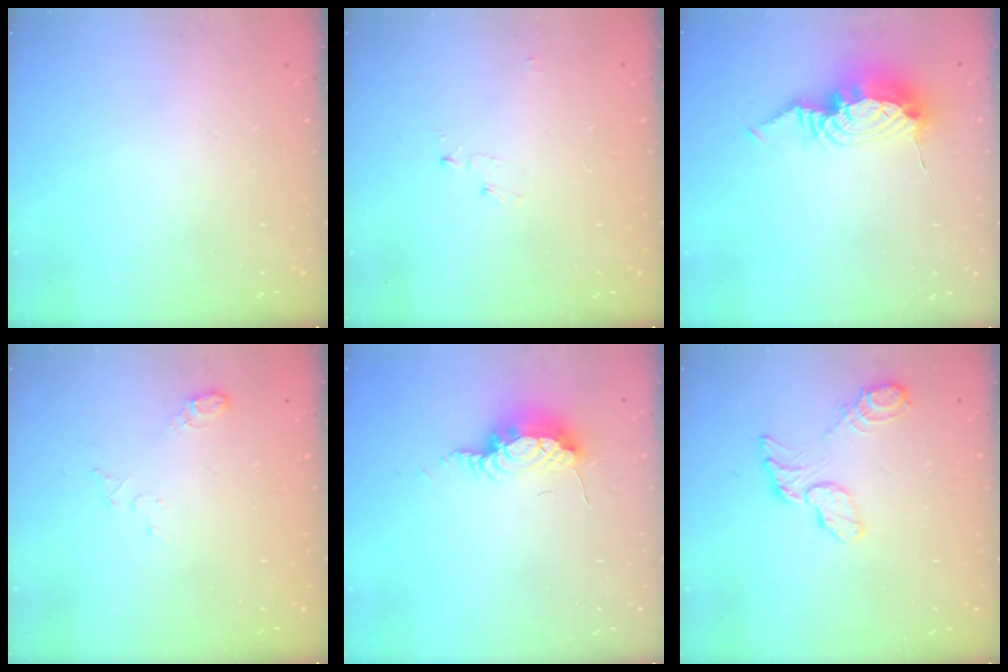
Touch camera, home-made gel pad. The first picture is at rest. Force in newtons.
{"total": 2.8, "press": 2.8, "slide": 0.3}
{"total": 11.6, "press": 11.6, "slide": 1.0}
{"total": 5.8, "press": 5.7, "slide": 1.1}
{"total": 7.9, "press": 7.7, "slide": 1.8}
{"total": 9.1, "press": 9.0, "slide": 0.8}